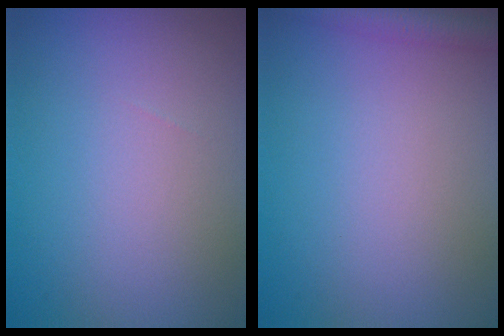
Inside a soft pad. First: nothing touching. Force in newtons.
{"total": 2.5, "press": 2.5, "slide": 0.1}